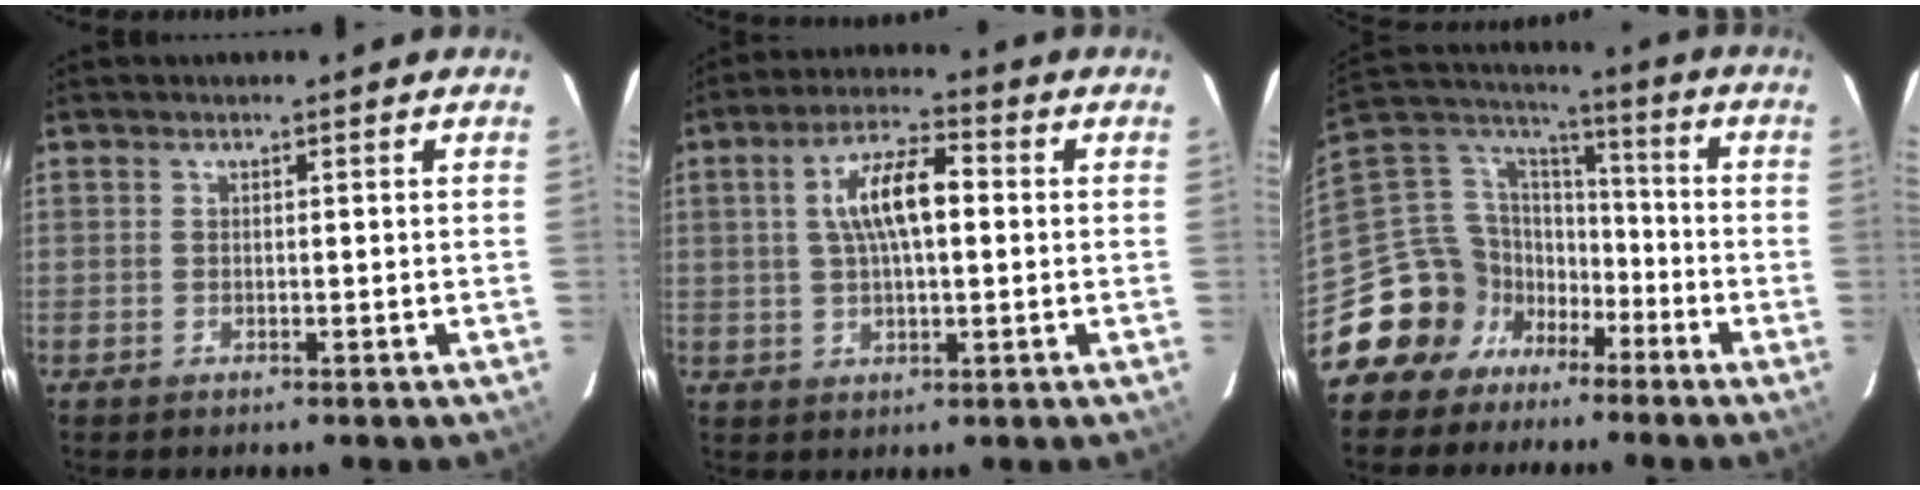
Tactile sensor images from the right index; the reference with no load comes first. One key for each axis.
{"total": 9.2, "fx": 1.3, "fy": 3.4, "fz": 8.5, "tx": -0.156, "ty": 0.018, "tz": 0.024}
{"total": 15.2, "fx": -8.7, "fy": 11.9, "fz": 3.9, "tx": -0.101, "ty": 0.052, "tz": -0.157}